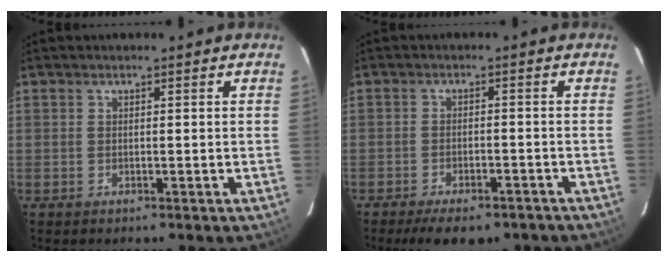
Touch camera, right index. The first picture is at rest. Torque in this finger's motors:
{"motor_torque": [1.09, -1.05, 0.46, 0.08]}